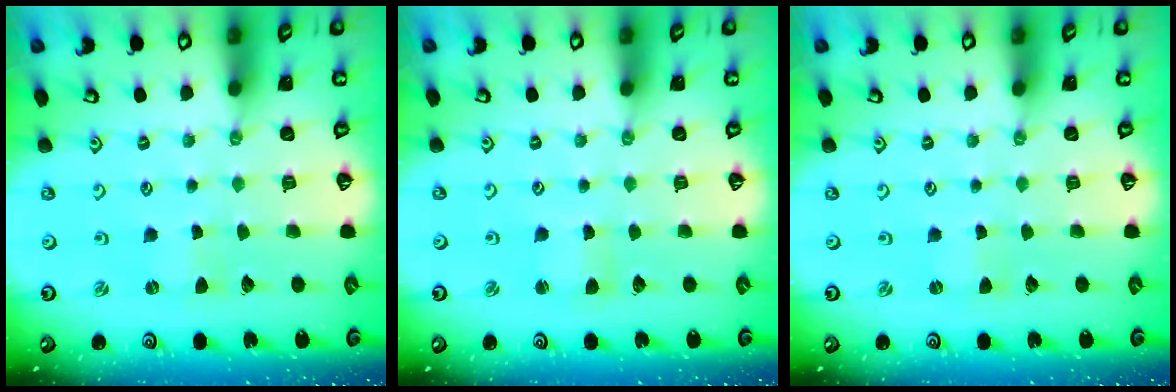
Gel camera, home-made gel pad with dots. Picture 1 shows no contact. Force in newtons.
{"total": 1.5, "press": 1.5, "slide": 0.3}
{"total": 0.0}